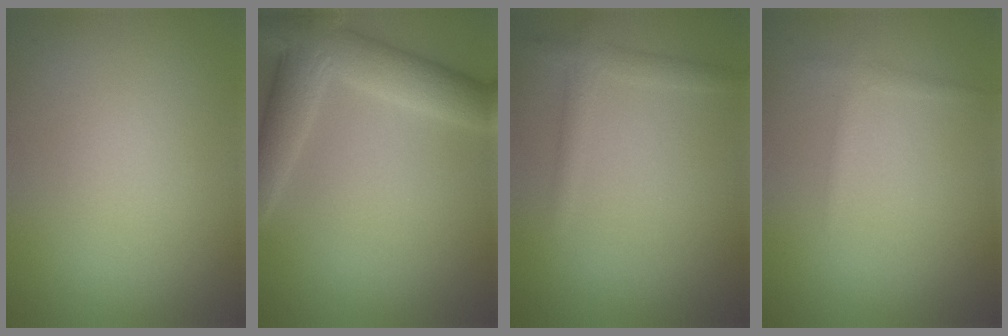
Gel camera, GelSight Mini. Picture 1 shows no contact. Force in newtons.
{"total": 7.3, "press": 7.2, "slide": 0.3}
{"total": 1.9, "press": 1.9, "slide": 0.1}
{"total": 1.1, "press": 1.1, "slide": 0.1}